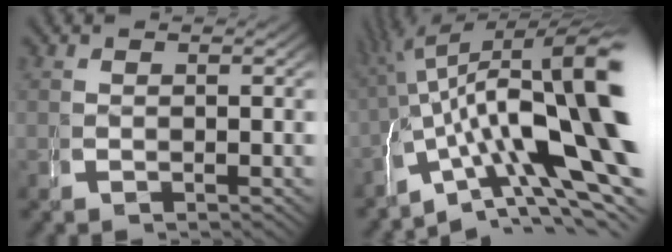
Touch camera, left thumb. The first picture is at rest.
{"total": 18.0, "force": [-0.6, 10.2, 14.7], "torque": [-0.213, -0.030, 0.006]}